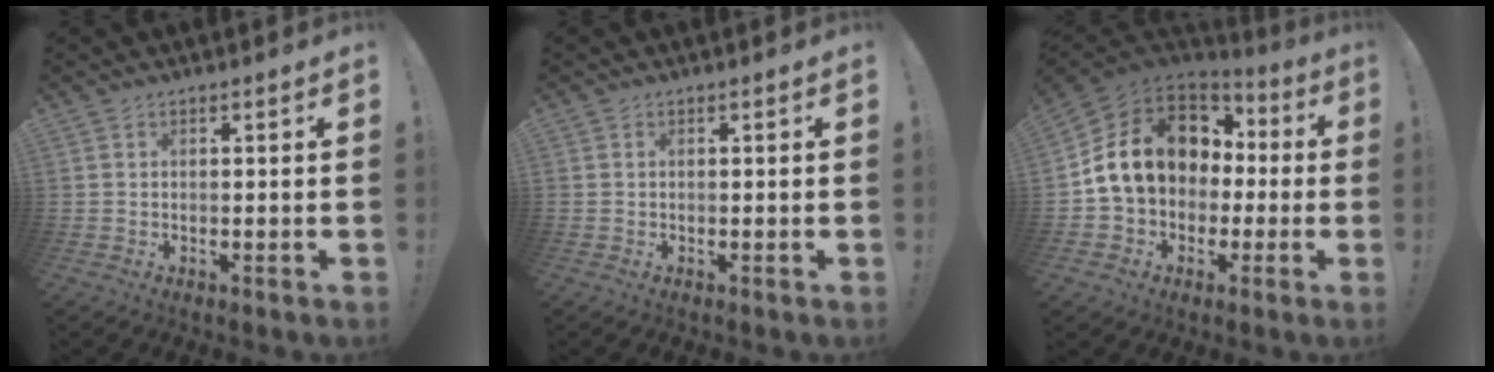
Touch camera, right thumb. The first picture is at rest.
{"total": 0.0}
{"total": 17.3, "force": [3.2, 13.2, 10.7], "torque": [-0.167, 0.005, 0.080]}